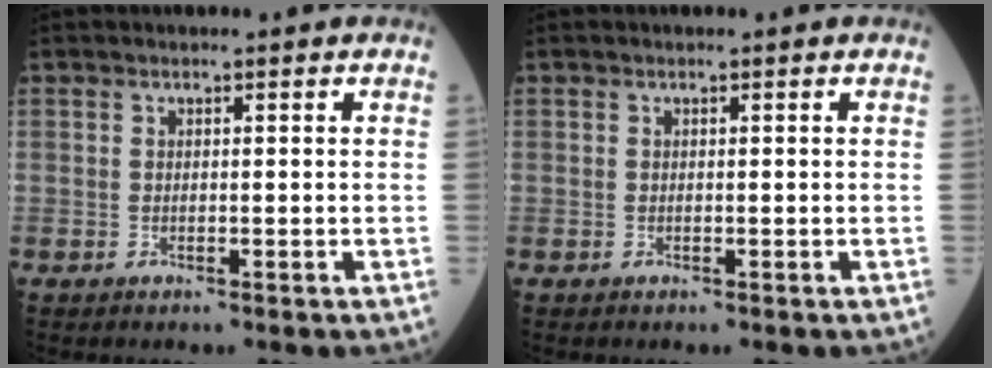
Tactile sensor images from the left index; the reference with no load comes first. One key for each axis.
{"total": 0.0}